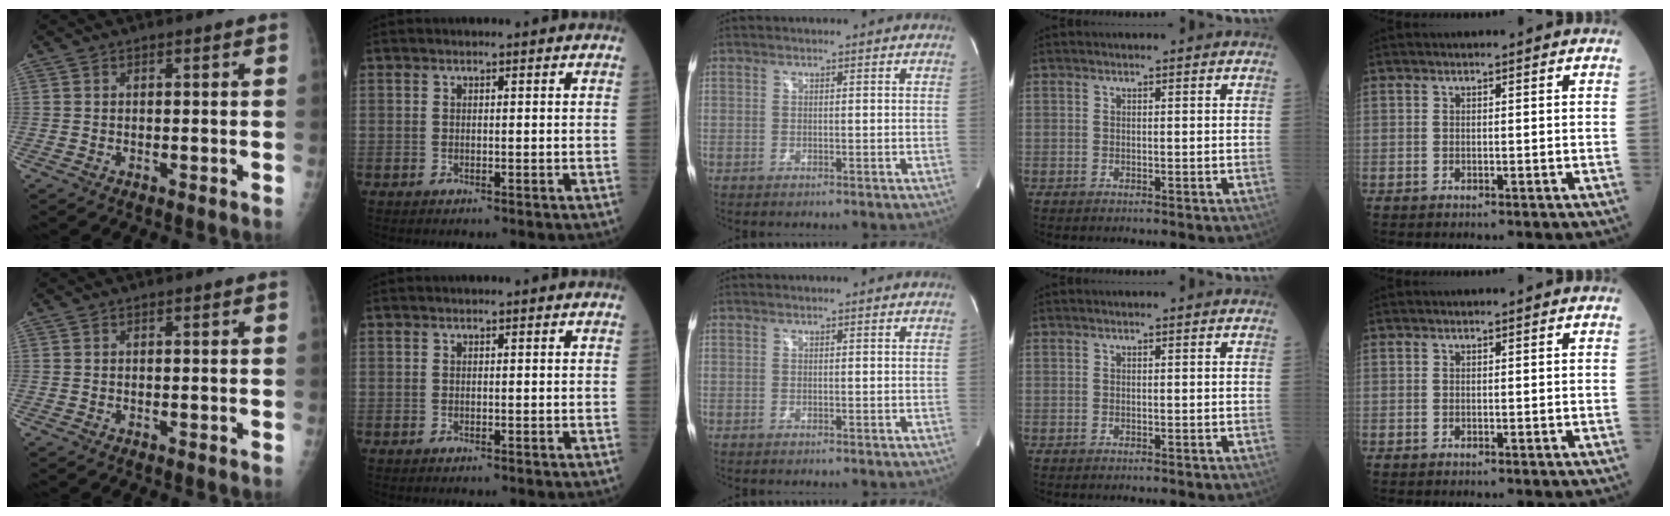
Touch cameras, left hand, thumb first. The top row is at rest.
{}